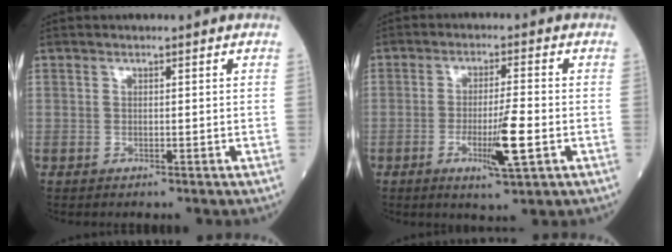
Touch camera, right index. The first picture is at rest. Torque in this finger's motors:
{"motor_torque": [1.05, -0.37, 0.47, 0.14]}